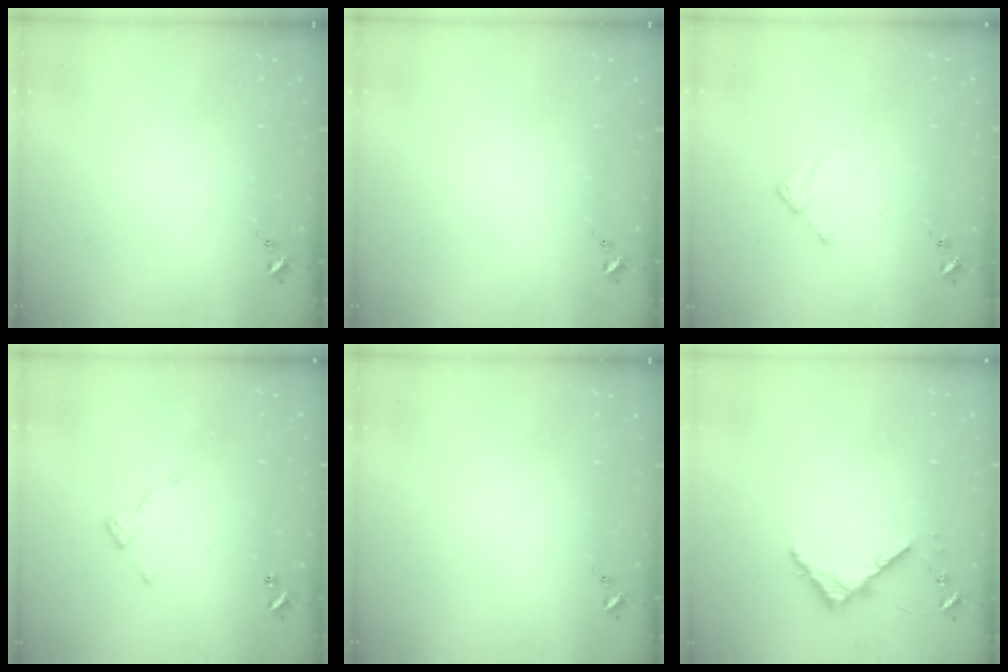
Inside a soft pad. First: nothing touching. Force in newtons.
{"total": 0.0}
{"total": 2.4, "press": 2.4, "slide": 0.3}
{"total": 7.2, "press": 7.2, "slide": 0.5}
{"total": 0.0}
{"total": 4.6, "press": 4.6, "slide": 0.4}